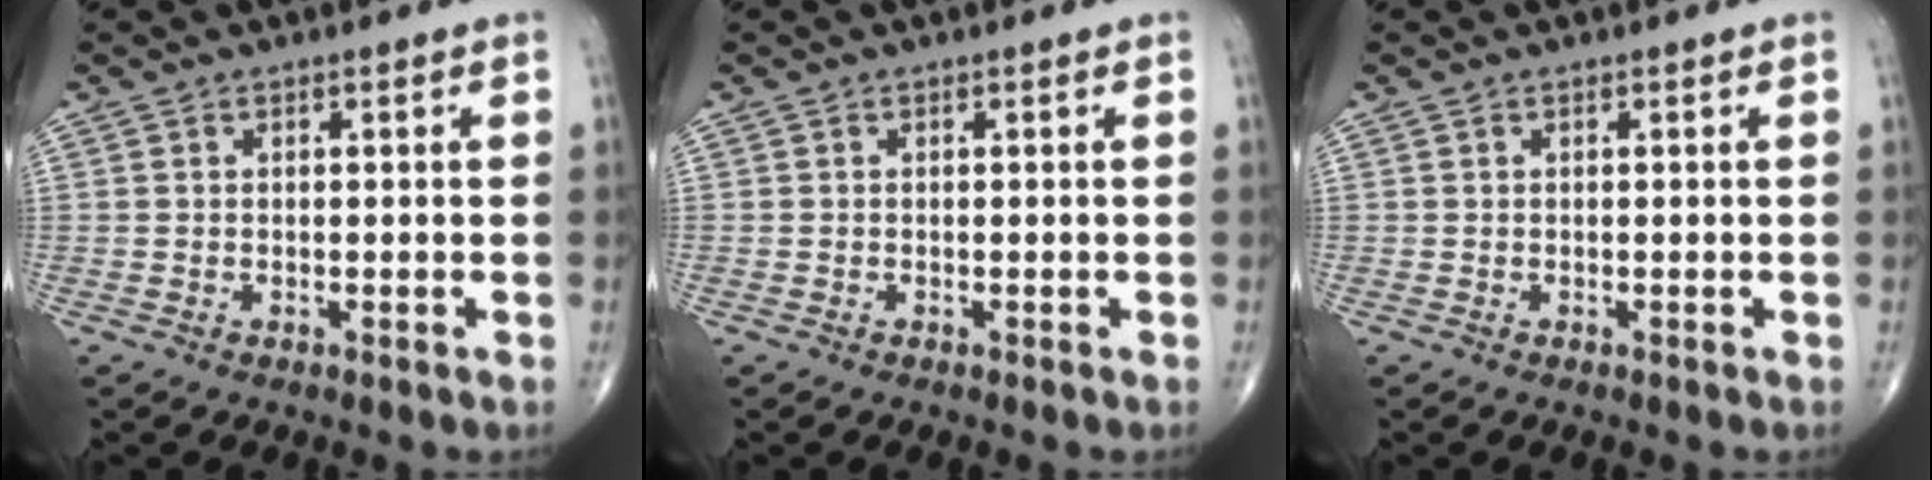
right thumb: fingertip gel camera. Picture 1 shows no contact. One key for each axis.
{"total": 0.0}
{"total": 0.0}